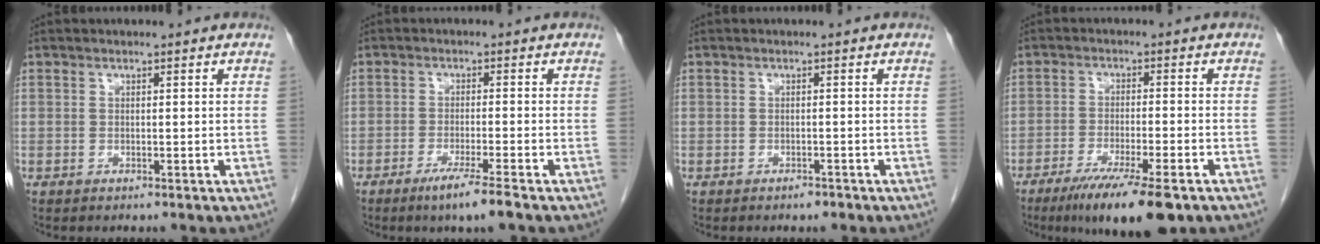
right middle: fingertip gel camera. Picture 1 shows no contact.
{"total": 5.1, "force": [-3.3, -0.7, 3.7], "torque": [-0.065, -0.014, -0.063]}
{"total": 0.9, "force": [-0.7, 0.3, 0.4], "torque": [-0.007, 0.001, -0.010]}
{"total": 11.4, "force": [-7.7, 1.2, 8.4], "torque": [-0.131, -0.025, -0.118]}